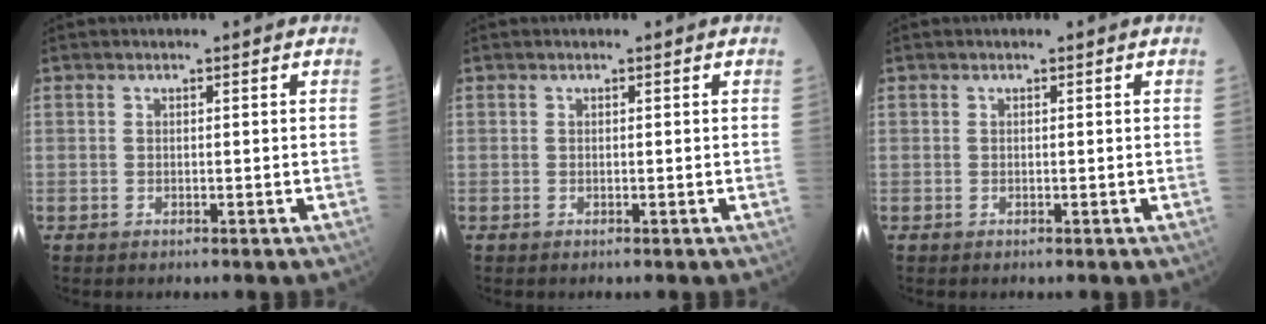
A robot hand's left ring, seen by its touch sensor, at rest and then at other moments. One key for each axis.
{"total": 0.0}
{"total": 0.0}